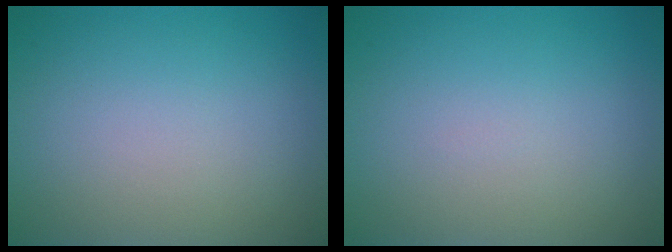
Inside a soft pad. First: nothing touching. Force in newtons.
{"total": 0.0}